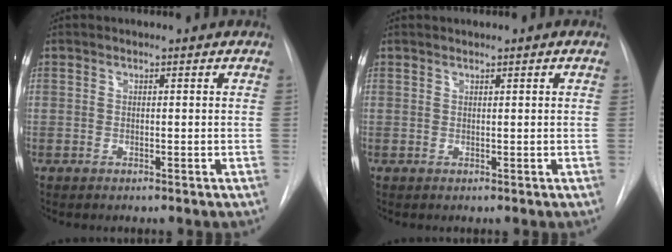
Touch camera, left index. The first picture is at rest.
{"total": 0.6, "force": [0.4, -0.1, 0.4], "torque": [-0.005, 0.007, 0.009]}